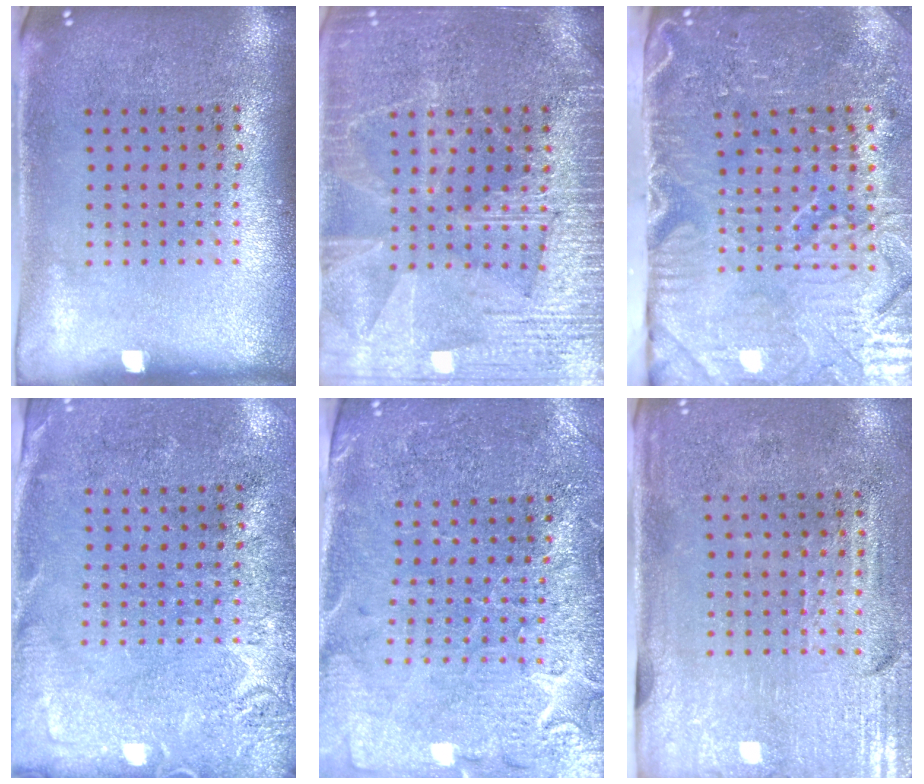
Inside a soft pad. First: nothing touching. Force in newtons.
{"total": 5.6, "press": 5.5, "slide": 0.7}
{"total": 5.3, "press": 4.4, "slide": 2.9}
{"total": 2.7, "press": 2.4, "slide": 1.3}
{"total": 3.3, "press": 3.1, "slide": 1.1}
{"total": 3.2, "press": 2.7, "slide": 1.6}